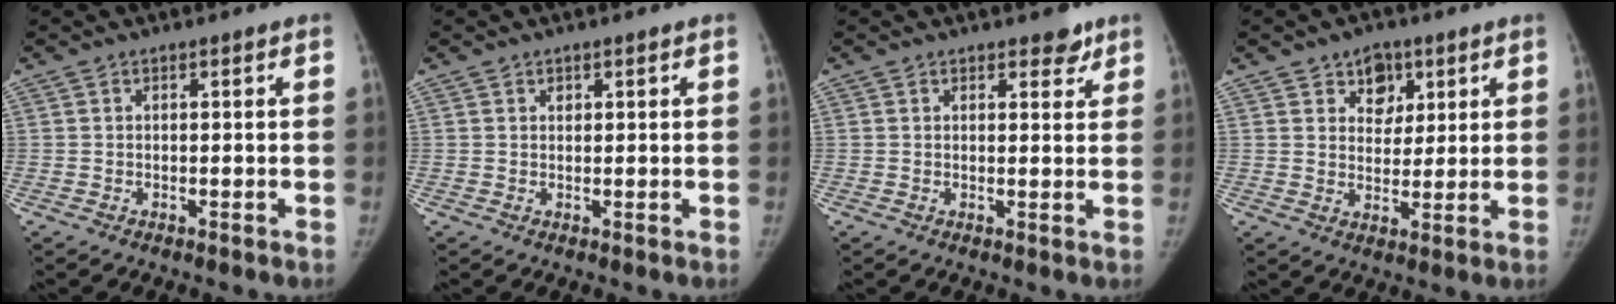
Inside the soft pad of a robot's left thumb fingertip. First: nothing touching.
{"total": 0.7, "force": [0.4, 0.5, 0.2], "torque": [0.005, -0.003, 0.007]}
{"total": 2.9, "force": [2.1, 1.5, 1.3], "torque": [0.007, -0.011, 0.027]}
{"total": 6.2, "force": [3.2, 4.7, 2.6], "torque": [0.000, -0.014, 0.048]}